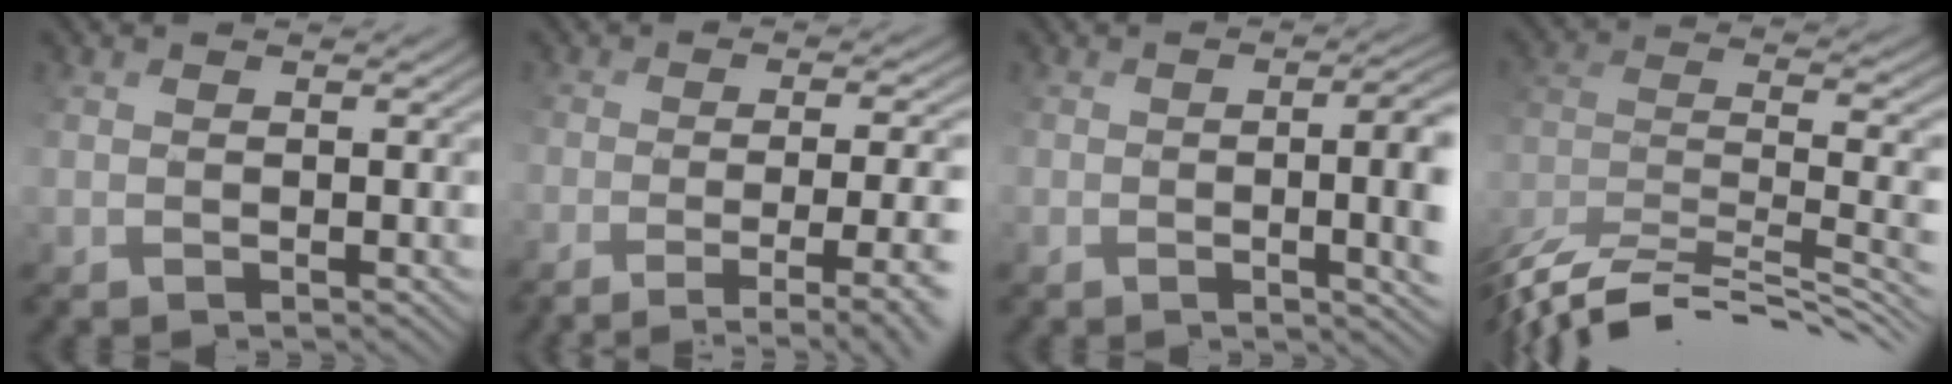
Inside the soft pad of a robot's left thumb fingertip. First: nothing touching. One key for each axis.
{"total": 9.4, "fx": -4.3, "fy": 3.1, "fz": 7.8, "tx": -0.114, "ty": -0.004, "tz": -0.041}
{"total": 9.2, "fx": -1.1, "fy": 3.7, "fz": 8.3, "tx": -0.113, "ty": -0.007, "tz": 0.006}
{"total": 12.0, "fx": -9.6, "fy": 3.1, "fz": 6.5, "tx": -0.149, "ty": 0.008, "tz": -0.156}